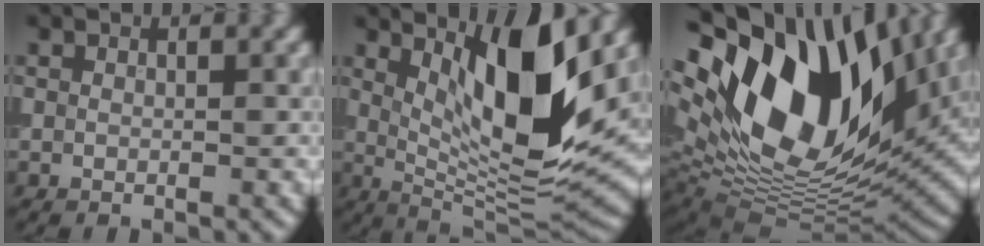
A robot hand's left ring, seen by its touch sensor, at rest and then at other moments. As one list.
[{"total": 11.2, "force": [3.7, 3.0, 10.1], "torque": [-0.161, -0.016, 0.073]}, {"total": 19.2, "force": [6.9, 10.7, 14.3], "torque": [-0.292, 0.015, 0.118]}]